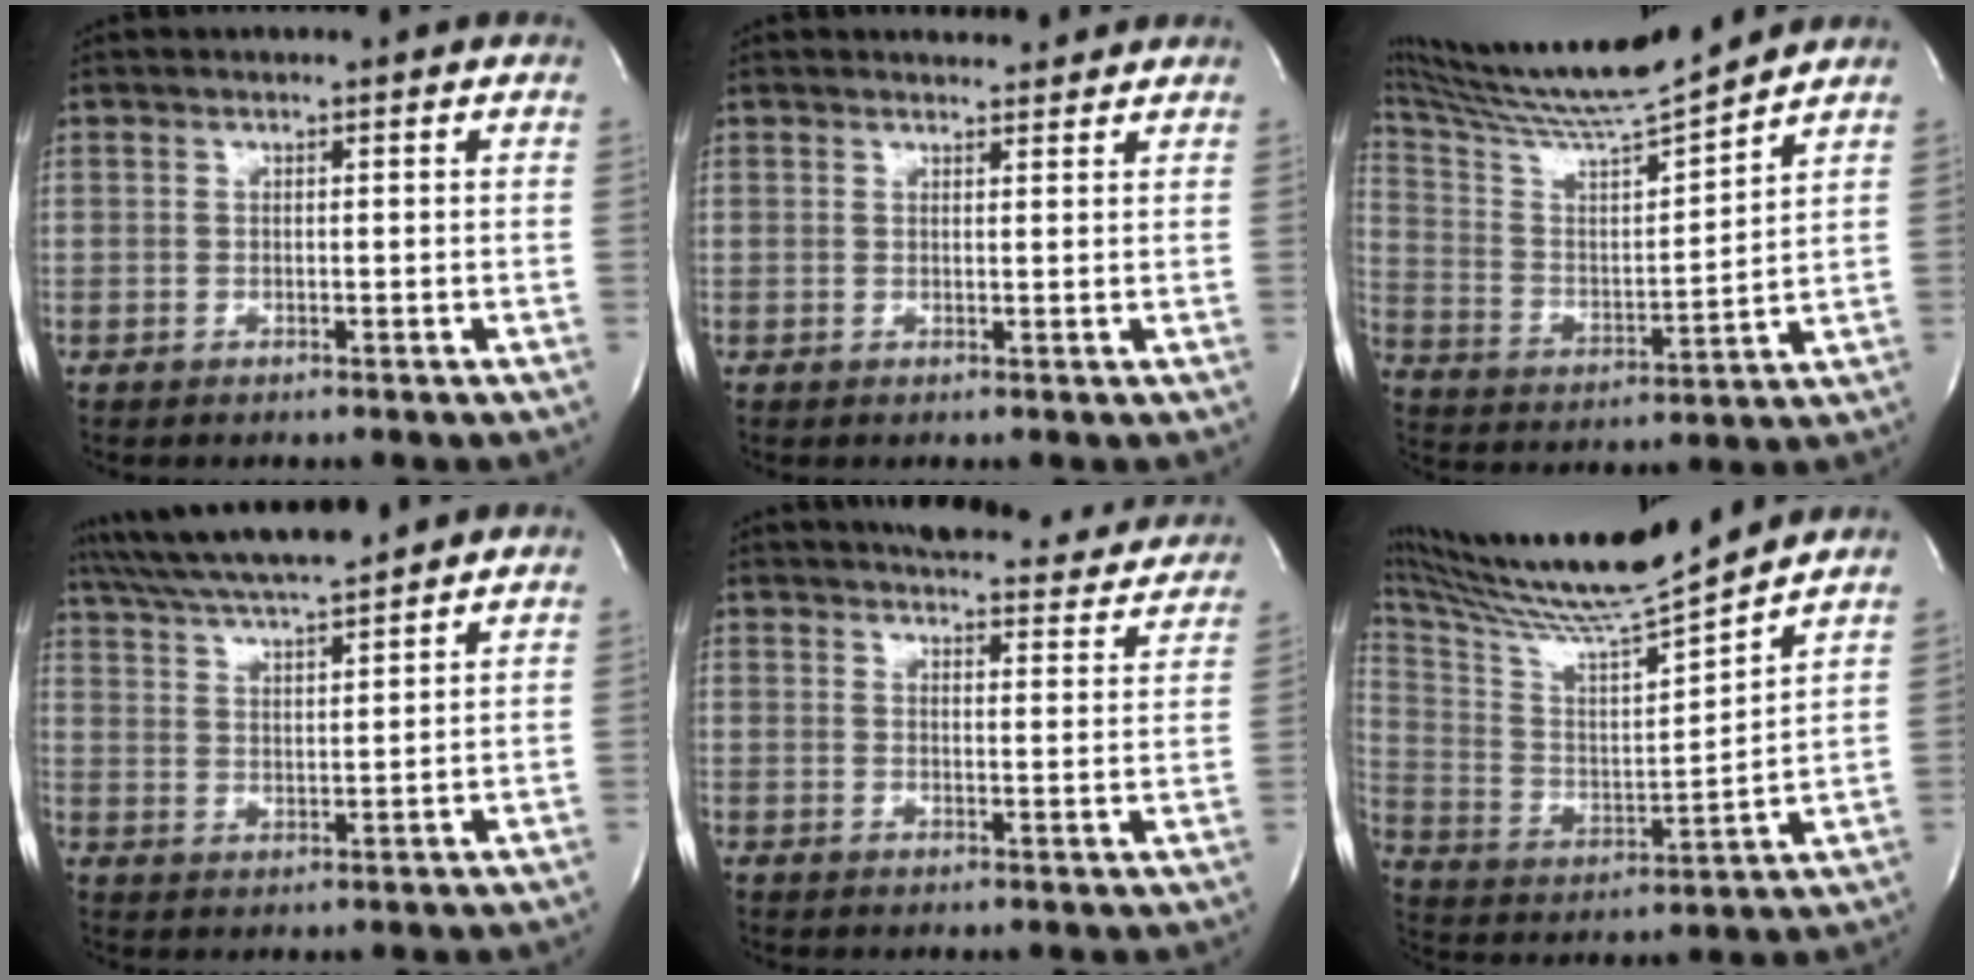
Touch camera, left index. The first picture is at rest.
{"total": 2.5, "force": [2.4, 0.6, 0.1], "torque": [-0.010, 0.001, 0.029]}
{"total": 16.5, "force": [15.3, -0.9, 6.3], "torque": [-0.126, -0.010, 0.270]}
{"total": 12.6, "force": [11.3, 0.5, 5.7], "torque": [-0.107, 0.022, 0.193]}
{"total": 16.4, "force": [15.3, 3.6, 4.7], "torque": [-0.046, -0.019, 0.173]}
{"total": 18.8, "force": [16.9, -0.5, 8.4], "torque": [-0.163, -0.013, 0.293]}